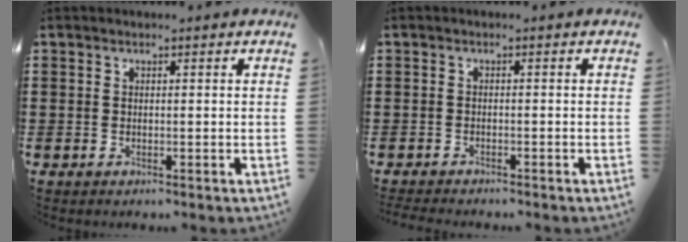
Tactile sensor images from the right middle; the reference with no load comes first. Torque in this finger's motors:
{"motor_torque": [0.77, 0.59, 0.21, 0.05]}